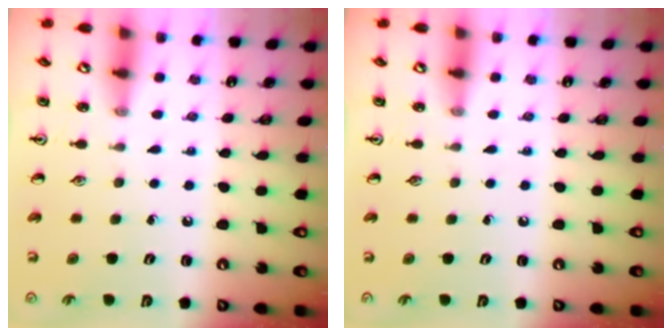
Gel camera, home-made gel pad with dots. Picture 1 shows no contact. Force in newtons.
{"total": 0.0}